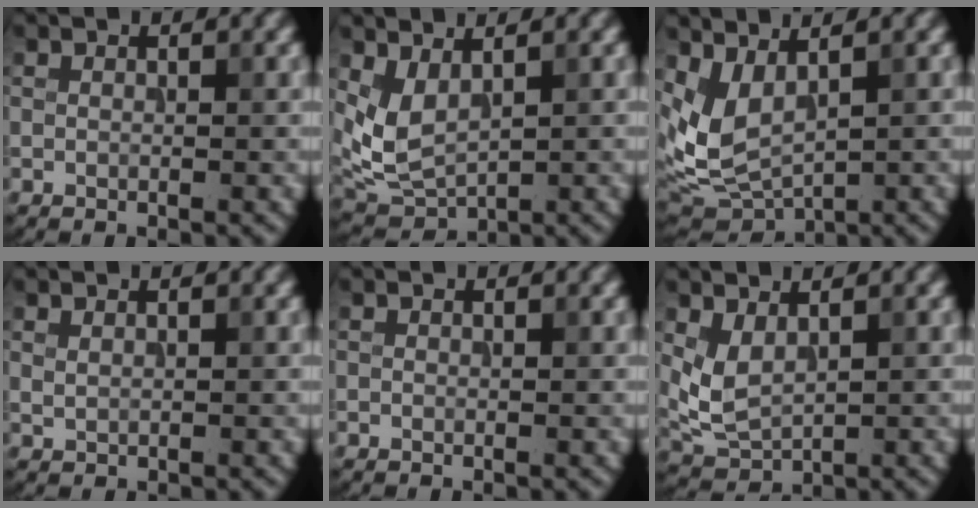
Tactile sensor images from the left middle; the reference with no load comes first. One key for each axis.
{"total": 3.6, "fx": 1.3, "fy": 2.1, "fz": 2.7, "tx": -0.064, "ty": -0.007, "tz": 0.035}
{"total": 4.9, "fx": 1.9, "fy": 2.5, "fz": 3.7, "tx": -0.090, "ty": -0.014, "tz": 0.049}
{"total": 0.5, "fx": 0.4, "fy": 0.2, "fz": 0.3, "tx": -0.008, "ty": 0.000, "tz": 0.011}
{"total": 0.0}
{"total": 2.9, "fx": 1.0, "fy": 1.7, "fz": 2.2, "tx": -0.054, "ty": -0.004, "tz": 0.028}